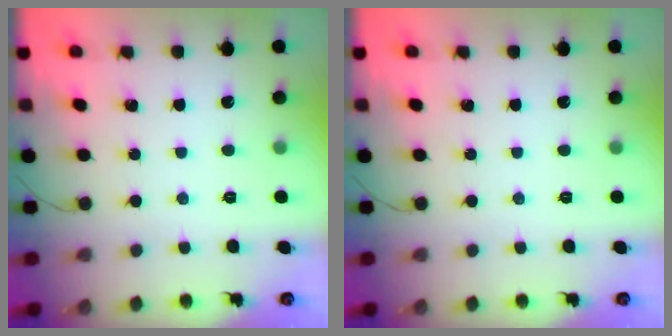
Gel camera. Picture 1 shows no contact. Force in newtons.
{"total": 0.0}